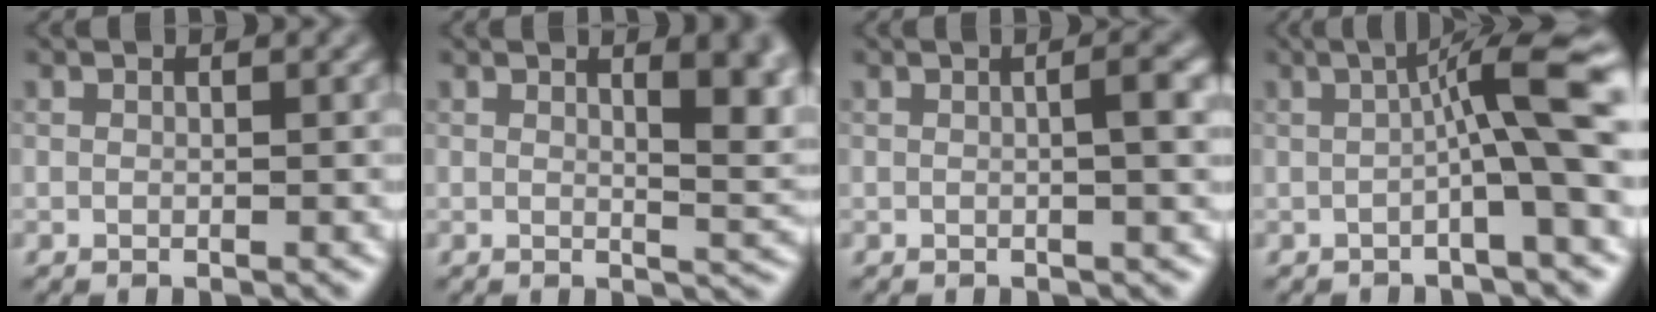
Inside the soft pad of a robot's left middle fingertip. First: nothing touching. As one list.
[{"total": 6.3, "force": [2.2, 2.4, 5.4], "torque": [-0.045, -0.002, 0.033]}, {"total": 3.0, "force": [0.2, 0.8, 2.9], "torque": [-0.035, 0.009, -0.001]}, {"total": 7.8, "force": [-0.3, 0.9, 7.7], "torque": [-0.110, 0.023, -0.016]}]